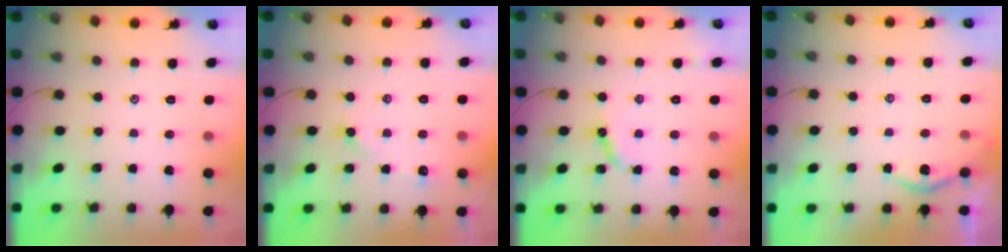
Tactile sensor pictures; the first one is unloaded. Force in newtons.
{"total": 2.9, "press": 2.9, "slide": 0.5}
{"total": 6.1, "press": 6.1, "slide": 0.4}
{"total": 1.8, "press": 1.8, "slide": 0.3}